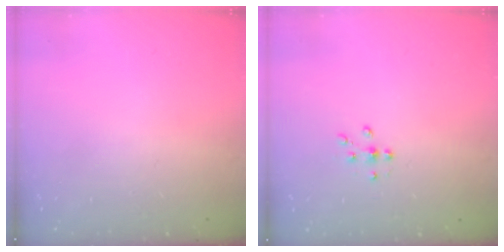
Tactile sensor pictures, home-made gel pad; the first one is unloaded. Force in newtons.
{"total": 5.7, "press": 5.5, "slide": 1.3}